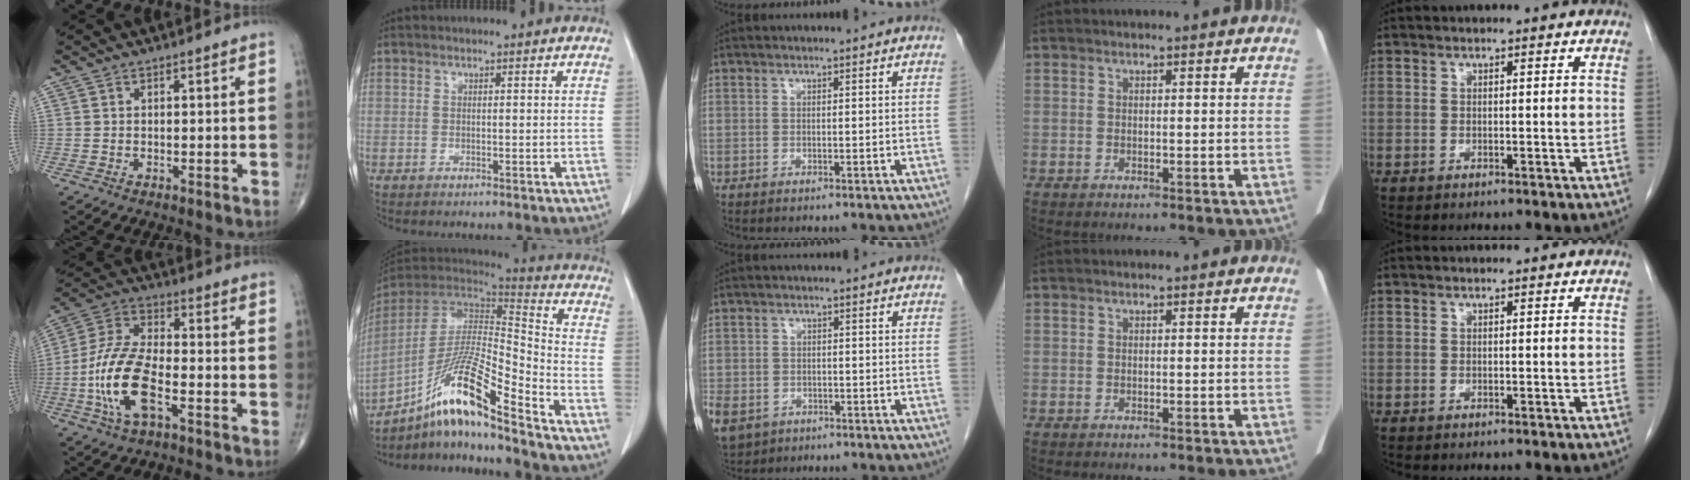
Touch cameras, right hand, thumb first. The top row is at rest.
{"thumb": {"total": 14.6, "force": [-4.8, 6.4, 12.2], "torque": [-0.256, 0.024, -0.094]}, "index": {"total": 17.1, "force": [-12.2, 0.6, 12.0], "torque": [-0.230, 0.005, -0.223]}, "middle": {"total": 17.2, "force": [-7.5, 13.8, 7.0], "torque": [-0.240, -0.020, -0.103]}}